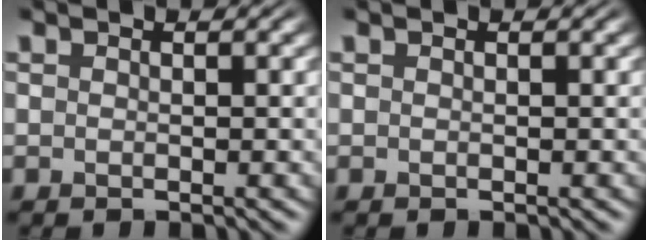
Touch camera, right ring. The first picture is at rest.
{"total": 0.0}